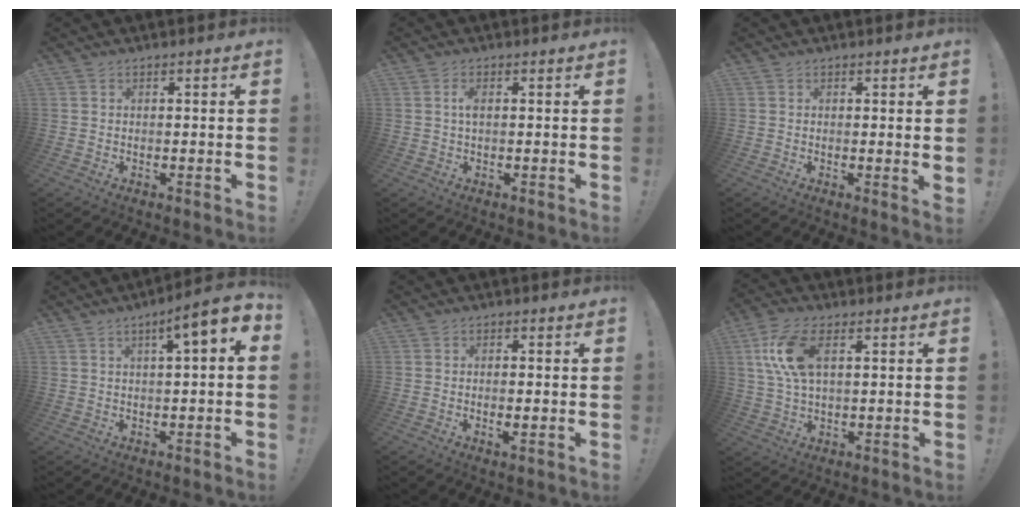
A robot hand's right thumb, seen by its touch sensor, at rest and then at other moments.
{"total": 2.1, "force": [0.1, 0.7, 2.0], "torque": [-0.033, 0.002, -0.001]}
{"total": 1.5, "force": [0.7, -0.1, 1.3], "torque": [-0.007, -0.008, 0.008]}
{"total": 7.0, "force": [2.5, 0.8, 6.5], "torque": [-0.093, -0.018, 0.034]}
{"total": 2.1, "force": [-0.3, 0.2, 2.1], "torque": [-0.037, -0.001, -0.006]}
{"total": 11.8, "force": [3.3, 5.7, 9.8], "torque": [-0.204, -0.003, 0.059]}